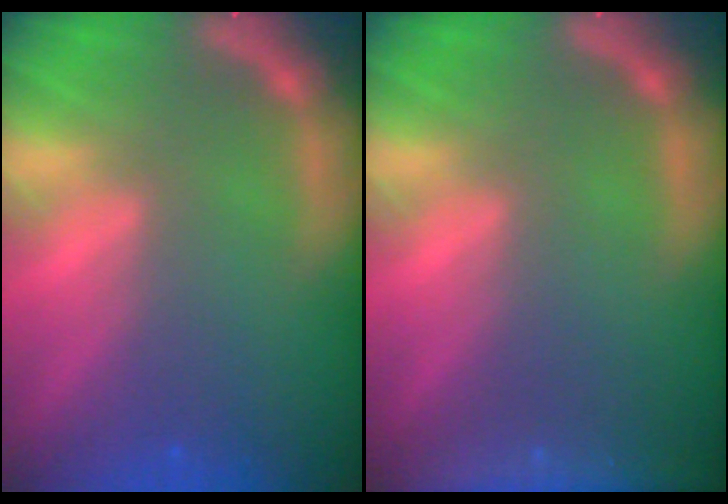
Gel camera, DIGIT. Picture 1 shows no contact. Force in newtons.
{"total": 9.0}